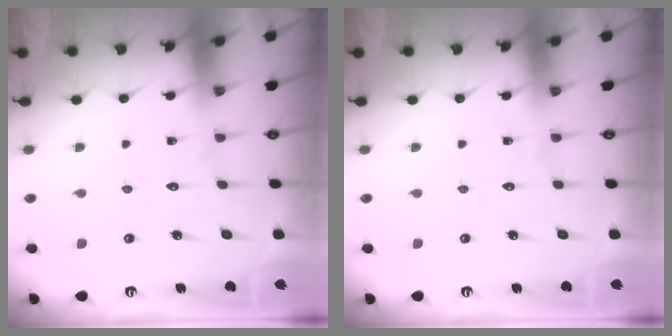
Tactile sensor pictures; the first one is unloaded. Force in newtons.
{"total": 0.0}